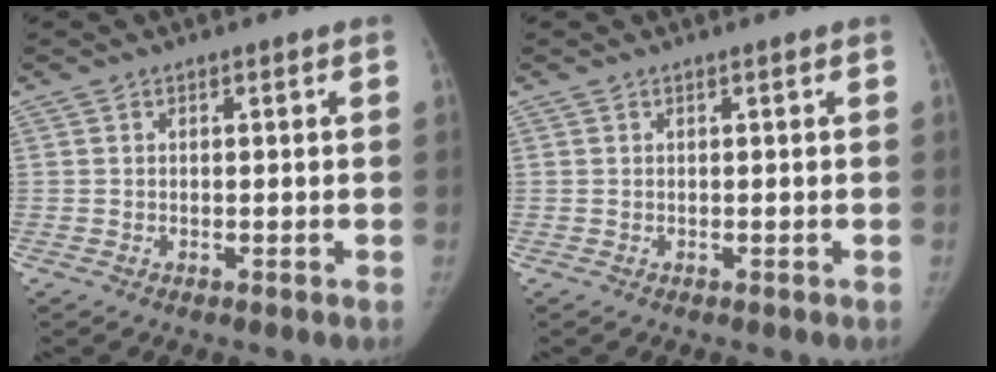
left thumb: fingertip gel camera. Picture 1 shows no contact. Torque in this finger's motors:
{"motor_torque": [0.00, 0.00, 0.15, 0.05, 0.00]}